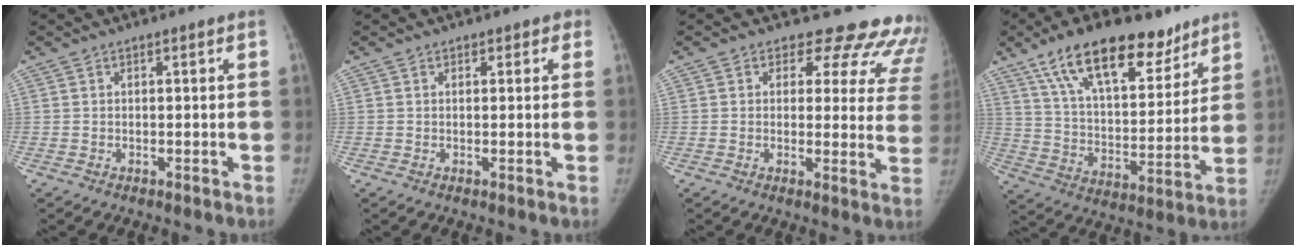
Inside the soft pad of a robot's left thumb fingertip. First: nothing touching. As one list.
[{"total": 1.3, "force": [0.8, 1.1, 0.2], "torque": [0.021, -0.002, 0.003]}, {"total": 15.7, "force": [13.9, 6.7, 2.7], "torque": [0.024, -0.093, 0.127]}, {"total": 21.2, "force": [13.9, 9.7, 12.8], "torque": [-0.172, -0.046, 0.237]}]